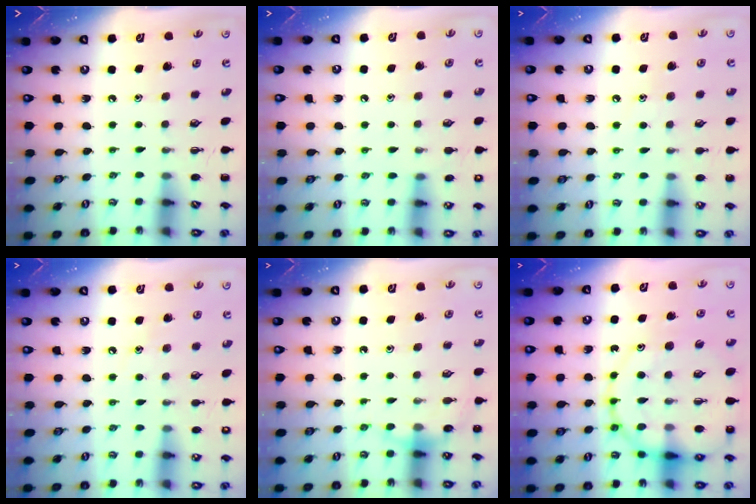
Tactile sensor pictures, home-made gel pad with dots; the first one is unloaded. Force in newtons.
{"total": 8.1, "press": 7.7, "slide": 2.5}
{"total": 6.0, "press": 5.8, "slide": 1.6}
{"total": 8.3, "press": 8.1, "slide": 1.9}
{"total": 7.1, "press": 6.9, "slide": 1.6}
{"total": 20.6, "press": 20.4, "slide": 2.8}